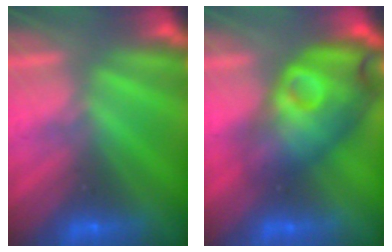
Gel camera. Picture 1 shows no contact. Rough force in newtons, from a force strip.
{"total": 4.0}